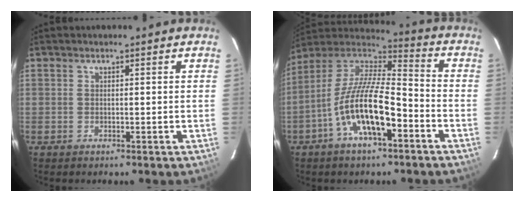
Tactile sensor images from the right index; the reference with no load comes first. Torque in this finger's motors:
{"motor_torque": [0.73, -0.36, 1.05, 0.21]}